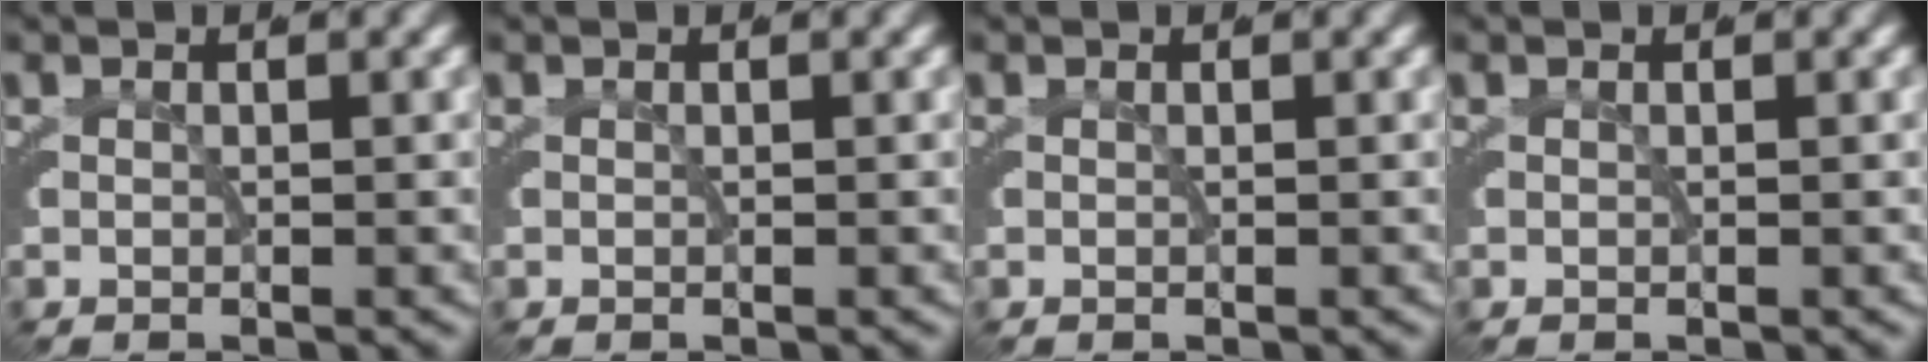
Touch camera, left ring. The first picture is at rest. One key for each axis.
{"total": 0.0}
{"total": 0.0}
{"total": 0.0}